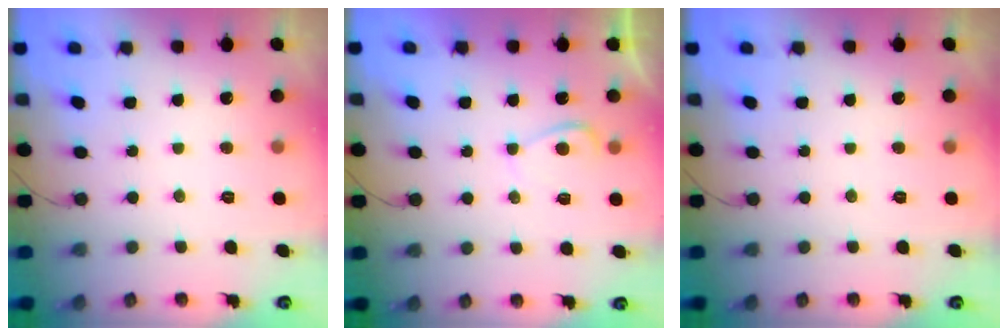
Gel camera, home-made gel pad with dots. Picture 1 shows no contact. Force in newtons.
{"total": 2.1, "press": 2.0, "slide": 0.5}
{"total": 0.0}